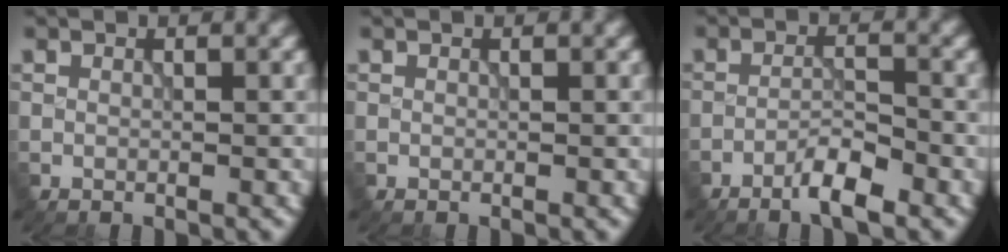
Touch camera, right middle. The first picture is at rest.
{"total": 0.0}
{"total": 3.2, "force": [-2.3, 0.5, 2.2], "torque": [-0.040, 0.008, -0.046]}